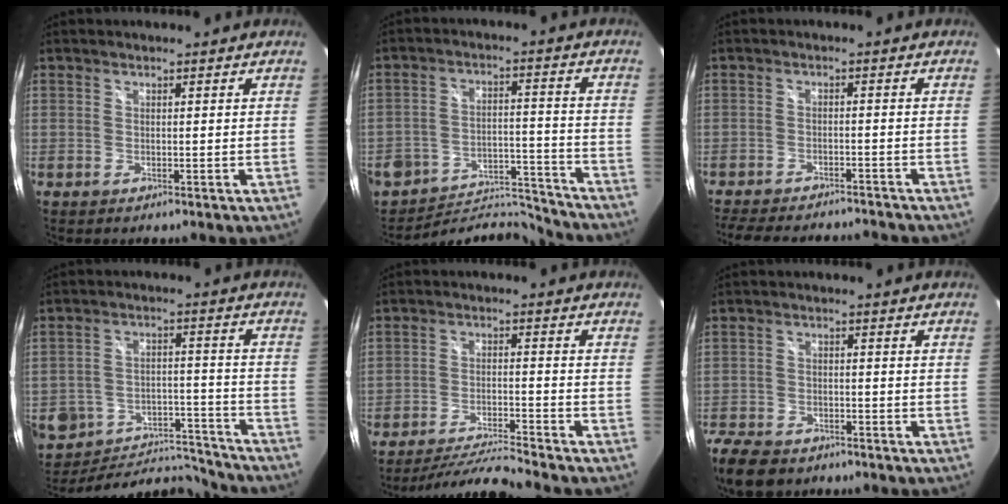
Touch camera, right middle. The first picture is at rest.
{"total": 11.8, "force": [-11.2, 3.8, 0.5], "torque": [-0.019, 0.023, -0.166]}
{"total": 13.8, "force": [-12.2, 3.5, 5.4], "torque": [-0.123, -0.013, -0.180]}
{"total": 12.7, "force": [-10.9, 6.0, 2.7], "torque": [-0.060, 0.015, -0.141]}
{"total": 8.5, "force": [-8.1, -1.2, 2.3], "torque": [-0.067, 0.000, -0.146]}
{"total": 10.9, "force": [-8.0, 5.9, 4.5], "torque": [-0.141, -0.021, -0.142]}